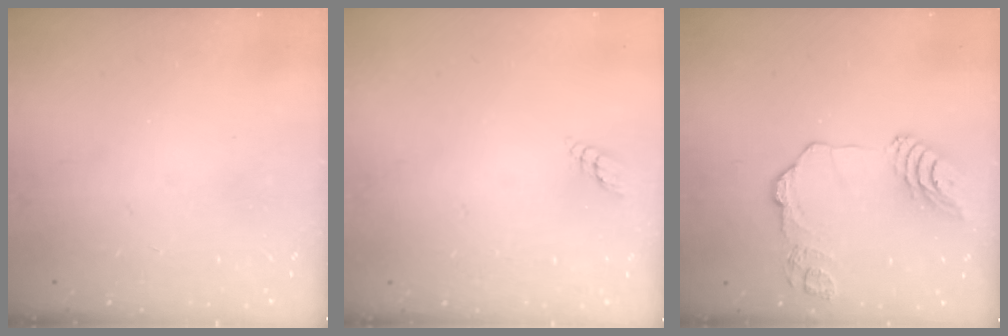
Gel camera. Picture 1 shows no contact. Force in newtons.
{"total": 2.8, "press": 2.8, "slide": 0.3}
{"total": 13.5, "press": 13.4, "slide": 1.6}